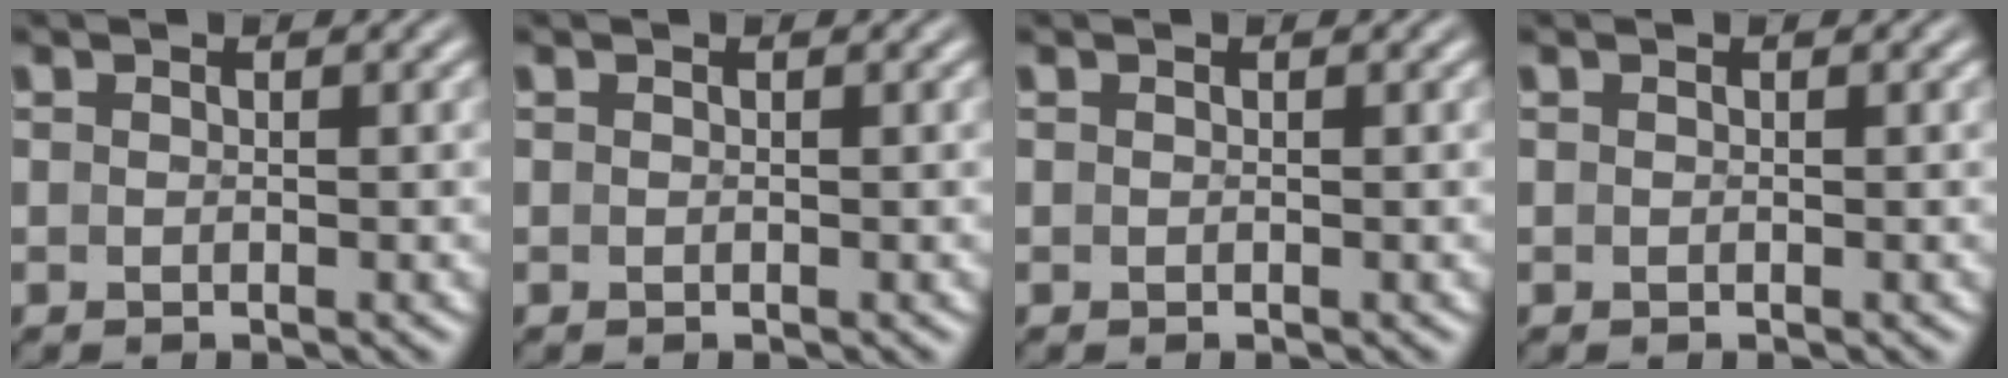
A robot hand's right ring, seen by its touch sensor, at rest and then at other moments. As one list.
[{"total": 0.0}, {"total": 0.0}, {"total": 0.0}]